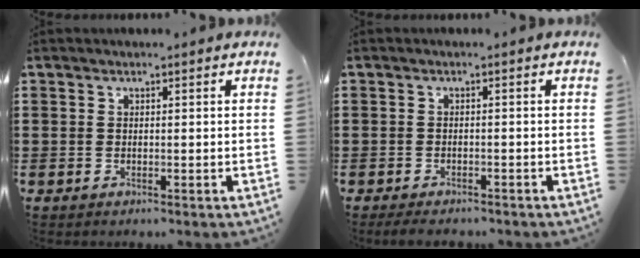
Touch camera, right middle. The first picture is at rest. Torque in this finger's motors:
{"motor_torque": [1.38, 0.21, 0.07, 0.06]}